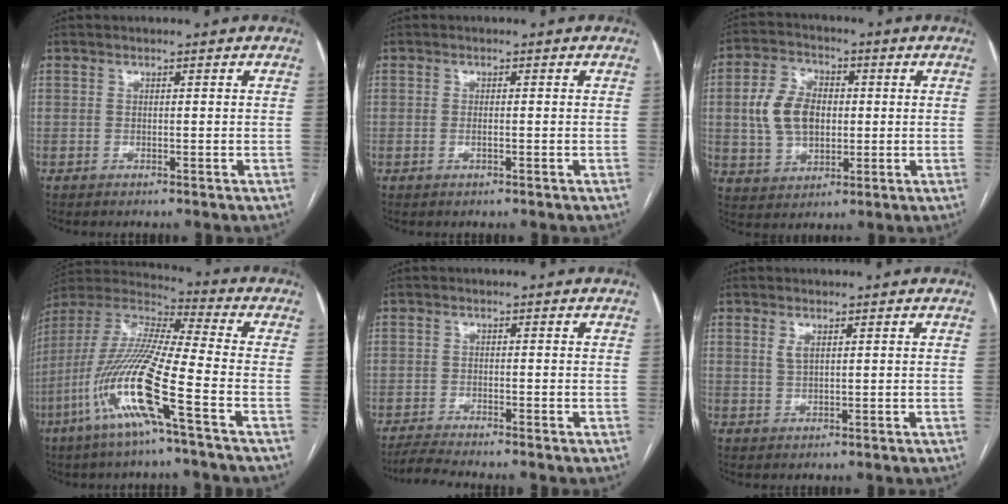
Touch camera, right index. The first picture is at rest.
{"total": 1.2, "force": [-0.3, 0.3, 1.1], "torque": [-0.024, -0.001, -0.005]}
{"total": 9.9, "force": [0.6, 6.8, 7.2], "torque": [-0.159, 0.022, 0.017]}
{"total": 17.4, "force": [-7.0, 0.3, 15.9], "torque": [-0.337, -0.019, -0.143]}
{"total": 2.6, "force": [-2.5, -0.7, 0.6], "torque": [-0.018, -0.016, -0.046]}
{"total": 1.8, "force": [0.8, 0.7, 1.4], "torque": [-0.030, -0.001, 0.021]}